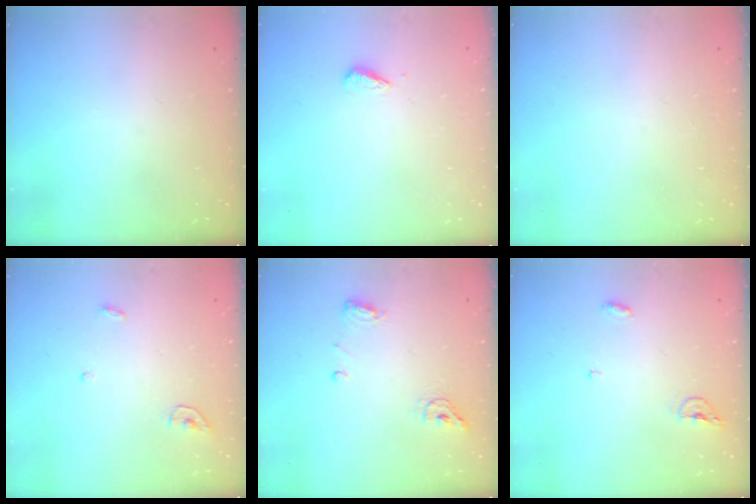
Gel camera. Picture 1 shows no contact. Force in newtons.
{"total": 2.7, "press": 2.7, "slide": 0.6}
{"total": 0.0}
{"total": 3.5, "press": 3.5, "slide": 0.3}
{"total": 8.1, "press": 7.2, "slide": 3.7}
{"total": 4.8, "press": 4.7, "slide": 1.1}